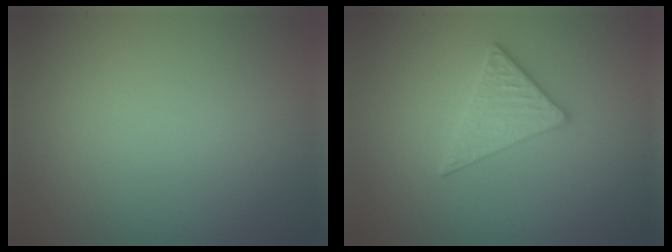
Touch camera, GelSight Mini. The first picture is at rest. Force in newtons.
{"total": 2.9, "press": 2.7, "slide": 1.1}